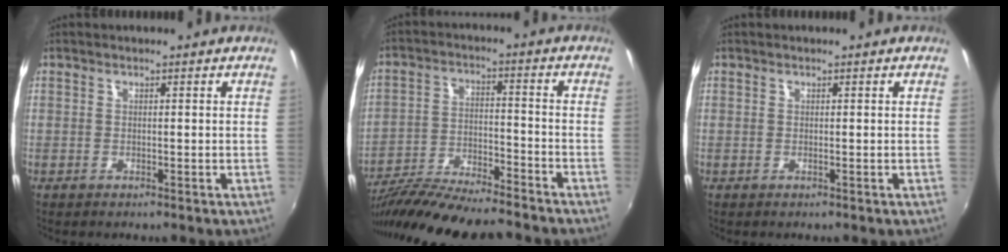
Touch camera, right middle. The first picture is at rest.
{"total": 18.9, "force": [-16.4, 2.5, 8.9], "torque": [-0.174, -0.038, -0.271]}
{"total": 0.0}